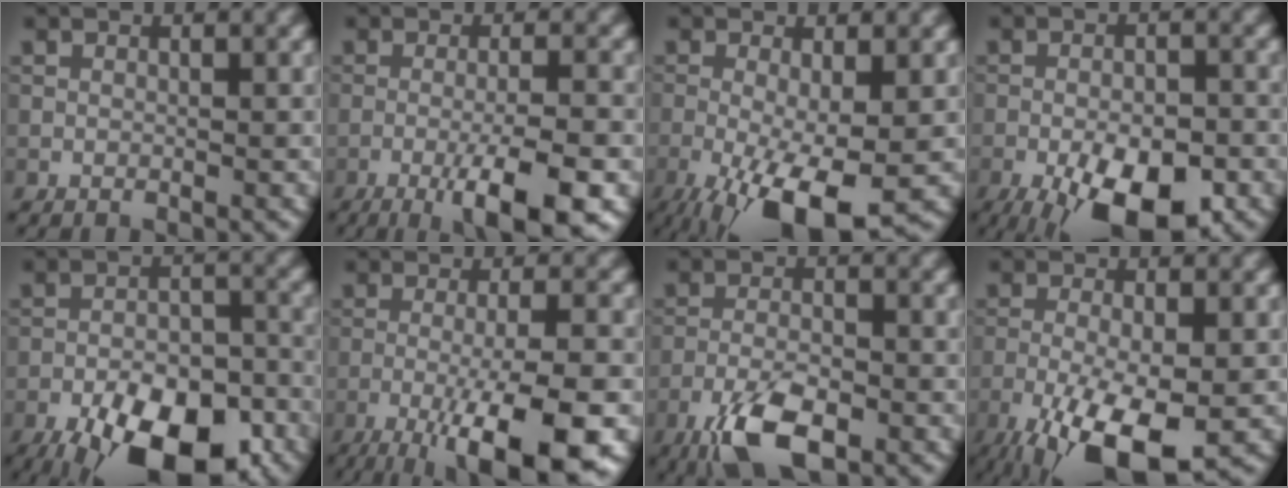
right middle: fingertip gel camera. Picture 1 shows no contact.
{"total": 6.8, "force": [-2.9, 1.3, 6.0], "torque": [-0.089, 0.003, -0.045]}
{"total": 8.4, "force": [-3.2, 2.4, 7.4], "torque": [-0.140, -0.019, -0.048]}
{"total": 11.0, "force": [-5.8, 4.3, 8.3], "torque": [-0.112, -0.022, -0.087]}
{"total": 13.0, "force": [-8.4, 5.3, 8.5], "torque": [-0.145, -0.030, -0.131]}
{"total": 10.8, "force": [-5.0, 2.5, 9.3], "torque": [-0.137, -0.006, -0.078]}
{"total": 6.4, "force": [-3.8, 2.3, 4.6], "torque": [-0.091, -0.004, -0.075]}
{"total": 8.8, "force": [-4.2, 2.7, 7.2], "torque": [-0.139, -0.015, -0.070]}